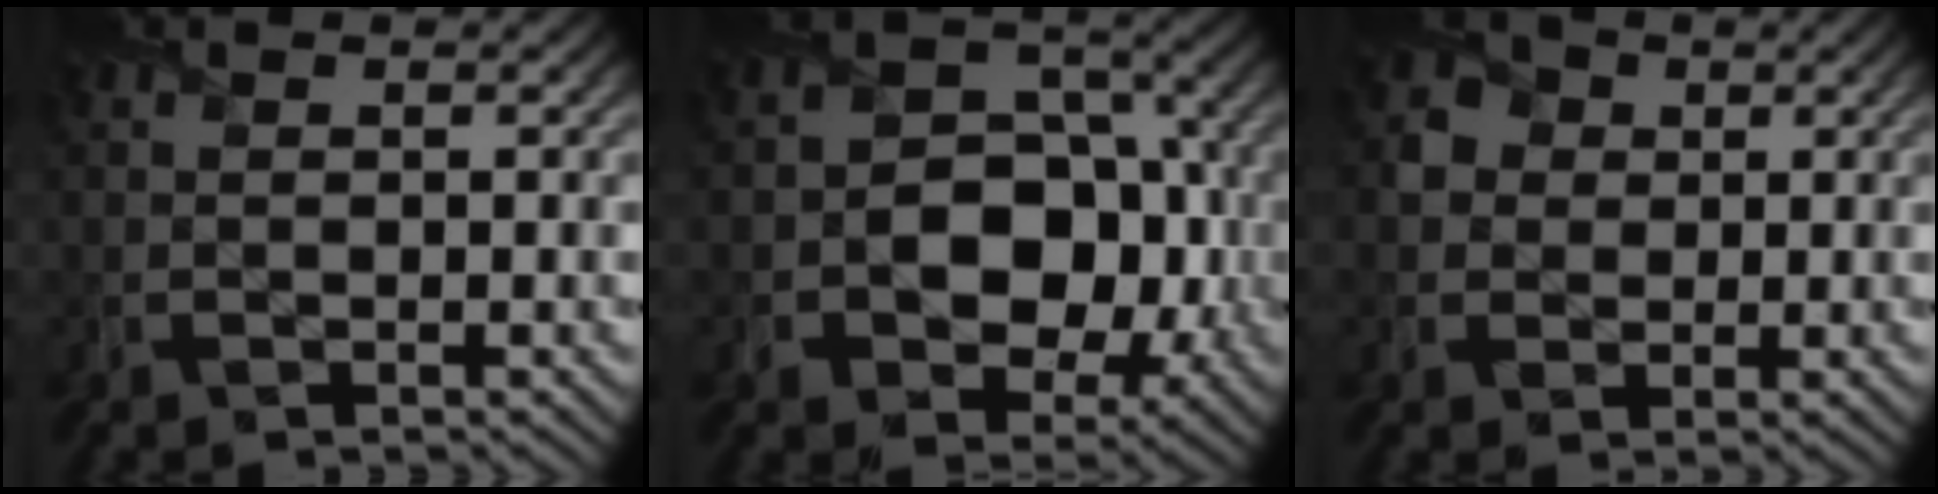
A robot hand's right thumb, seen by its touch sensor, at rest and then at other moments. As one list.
[{"total": 10.1, "force": [-1.7, 7.6, 6.5], "torque": [-0.092, -0.003, -0.042]}, {"total": 3.8, "force": [0.7, 3.6, 1.2], "torque": [-0.028, 0.005, 0.002]}]